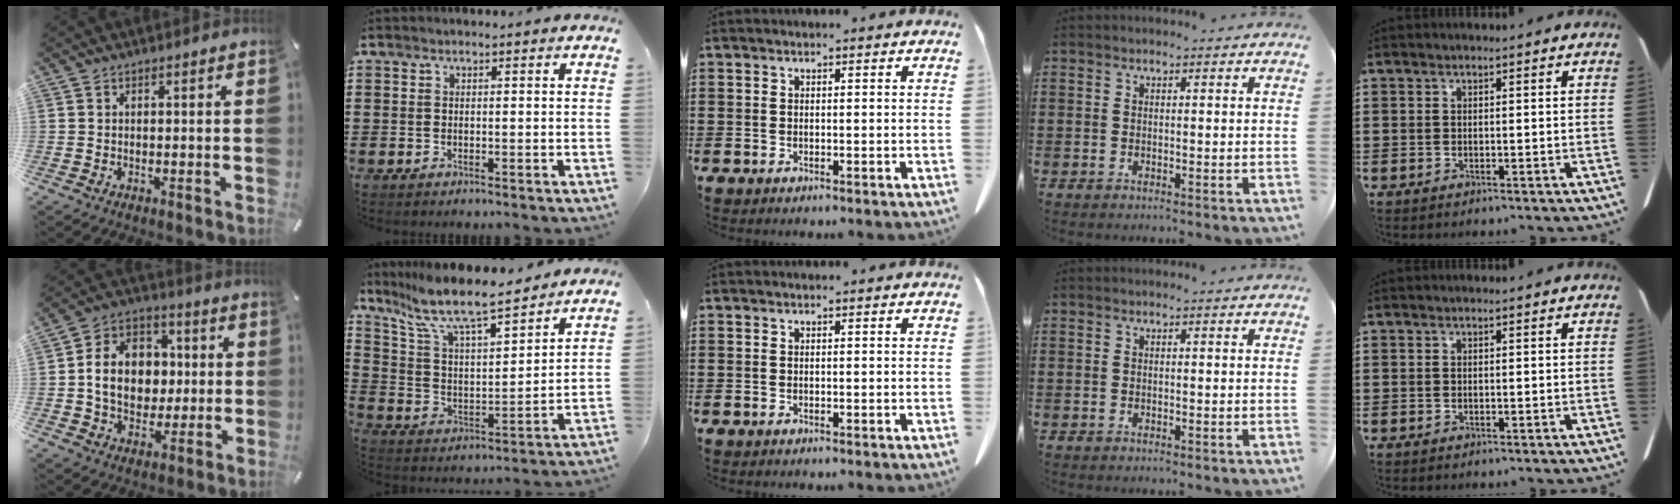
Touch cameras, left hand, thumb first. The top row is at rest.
{"thumb": {"total": 13.5, "force": [-0.3, 11.4, 7.2], "torque": [-0.141, 0.022, 0.002]}, "index": {"total": 9.2, "force": [8.0, 1.1, 4.5], "torque": [-0.122, -0.048, 0.134]}}